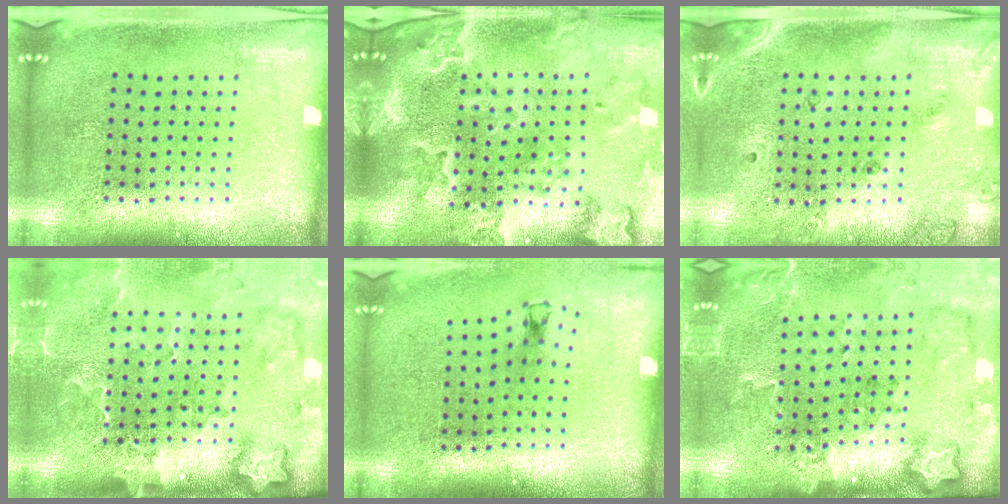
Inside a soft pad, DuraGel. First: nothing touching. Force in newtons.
{"total": 3.1, "press": 2.8, "slide": 1.2}
{"total": 1.5, "press": 1.3, "slide": 0.7}
{"total": 3.4, "press": 2.5, "slide": 2.2}
{"total": 0.7, "press": 0.3, "slide": 0.6}
{"total": 1.8, "press": 1.8, "slide": 0.3}